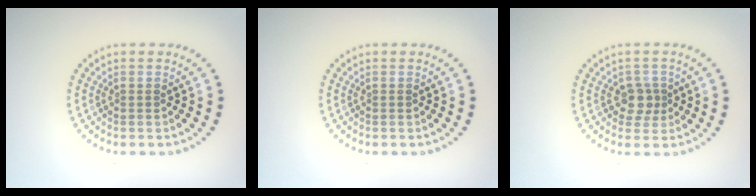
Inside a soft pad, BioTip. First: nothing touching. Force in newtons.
{"total": 0.0}
{"total": 2.1, "press": 1.9, "slide": 1.0}